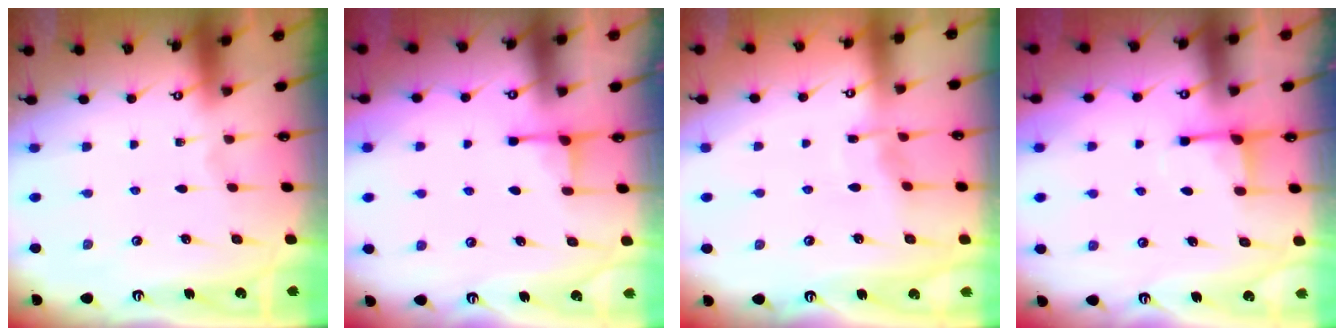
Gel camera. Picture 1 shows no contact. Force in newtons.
{"total": 2.5, "press": 2.5, "slide": 0.5}
{"total": 4.7, "press": 4.7, "slide": 0.5}
{"total": 3.5, "press": 3.4, "slide": 0.7}